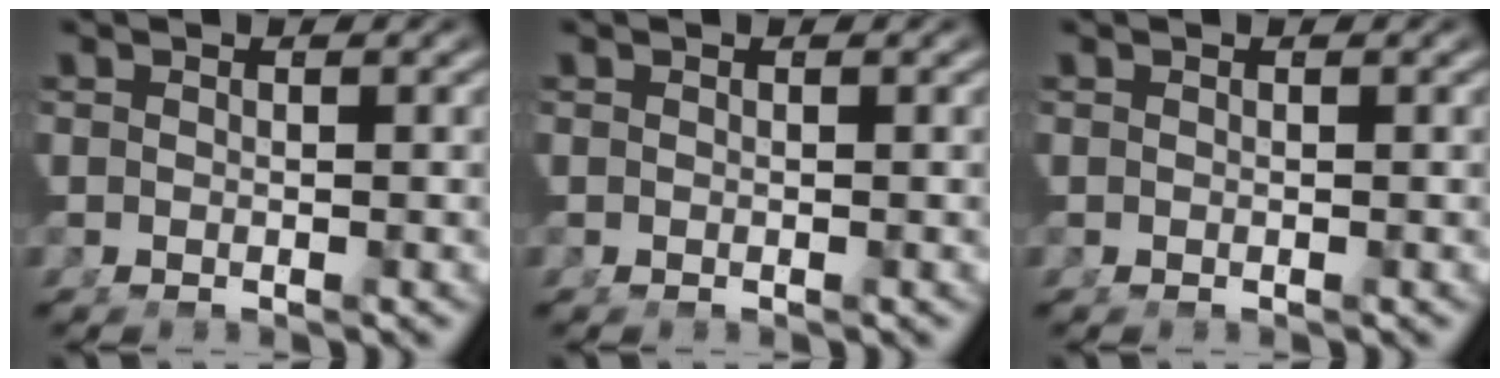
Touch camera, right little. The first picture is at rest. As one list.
[{"total": 0.0}, {"total": 0.0}]